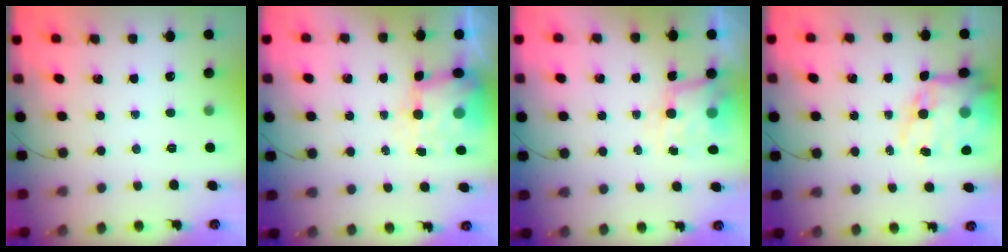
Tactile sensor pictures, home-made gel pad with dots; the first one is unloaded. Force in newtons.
{"total": 6.7, "press": 6.5, "slide": 1.4}
{"total": 7.1, "press": 7.1, "slide": 0.1}
{"total": 18.1, "press": 17.6, "slide": 4.2}